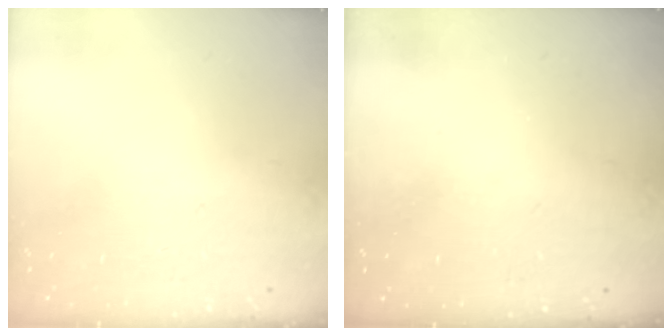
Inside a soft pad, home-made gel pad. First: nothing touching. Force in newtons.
{"total": 2.9, "press": 2.8, "slide": 0.8}